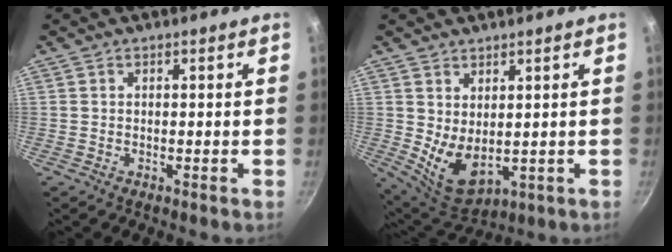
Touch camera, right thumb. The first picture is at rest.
{"total": 8.2, "force": [1.3, 4.8, 6.5], "torque": [-0.094, -0.032, 0.043]}